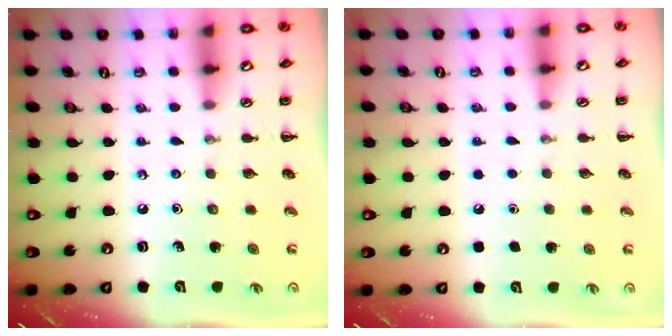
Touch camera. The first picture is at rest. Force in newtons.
{"total": 1.6, "press": 1.6, "slide": 0.1}